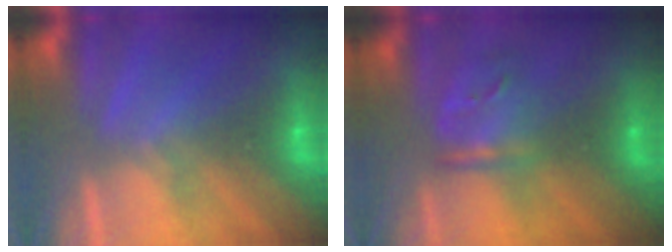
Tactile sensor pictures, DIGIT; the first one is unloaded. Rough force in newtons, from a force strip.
{"total": 3.6}